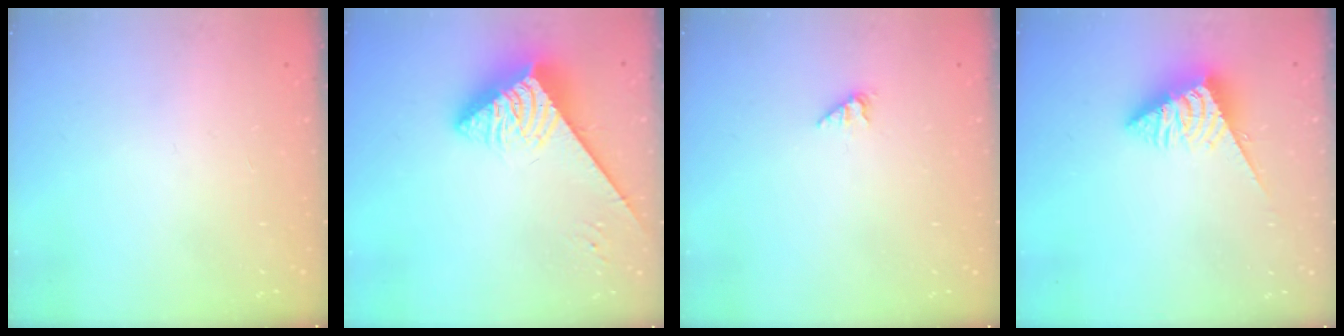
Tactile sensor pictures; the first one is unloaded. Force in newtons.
{"total": 4.8, "press": 4.8, "slide": 0.7}
{"total": 1.0, "press": 1.0, "slide": 0.2}
{"total": 7.1, "press": 7.0, "slide": 0.8}